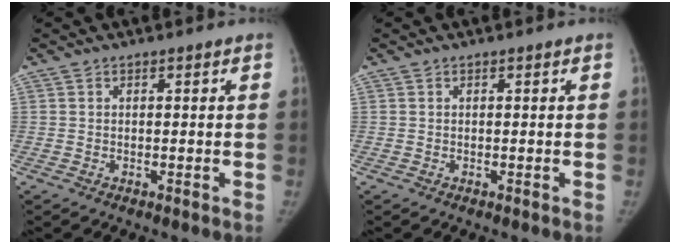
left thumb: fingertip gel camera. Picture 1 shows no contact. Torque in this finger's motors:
{"motor_torque": [0.04, 0.04, 0.00, -0.07, 0.02]}